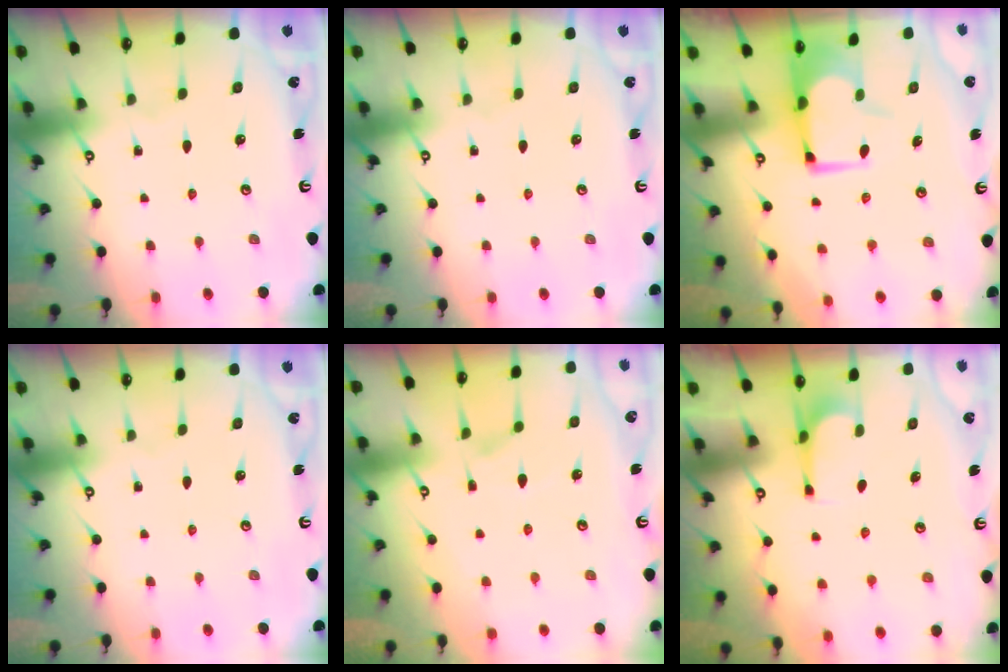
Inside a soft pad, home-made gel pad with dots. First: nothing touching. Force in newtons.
{"total": 0.0}
{"total": 6.3, "press": 6.2, "slide": 1.2}
{"total": 0.0}
{"total": 1.2, "press": 0.0, "slide": 1.2}
{"total": 2.7, "press": 2.6, "slide": 0.5}